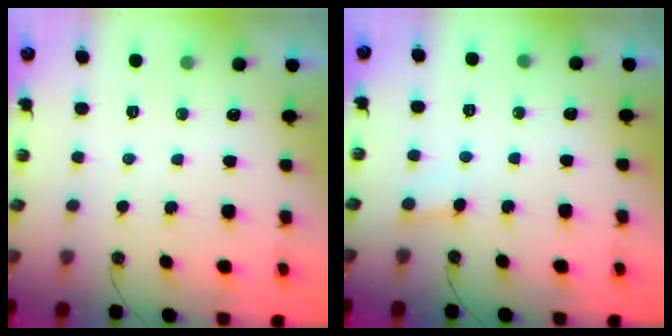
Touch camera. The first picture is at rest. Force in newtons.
{"total": 2.6, "press": 2.6, "slide": 0.1}